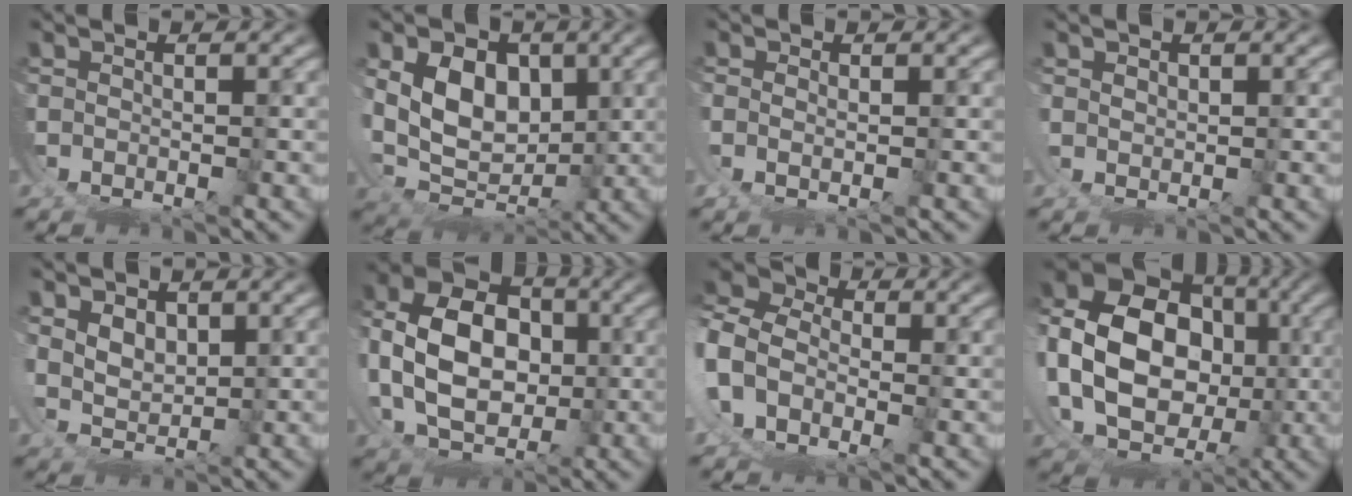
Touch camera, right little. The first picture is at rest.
{"total": 7.2, "force": [2.4, 5.5, 4.0], "torque": [-0.098, -0.020, 0.047]}
{"total": 1.6, "force": [1.1, -1.0, 0.6], "torque": [-0.011, 0.000, 0.021]}
{"total": 1.8, "force": [1.4, -0.9, -0.8], "torque": [0.009, -0.011, 0.030]}
{"total": 3.2, "force": [2.9, 1.3, 0.6], "torque": [-0.025, -0.003, 0.048]}
{"total": 9.9, "force": [3.0, 7.5, 5.6], "torque": [-0.132, -0.017, 0.056]}
{"total": 10.3, "force": [1.1, 9.1, 4.7], "torque": [-0.119, -0.001, -0.001]}
{"total": 15.2, "force": [2.7, 12.6, 8.2], "torque": [-0.198, -0.023, 0.049]}